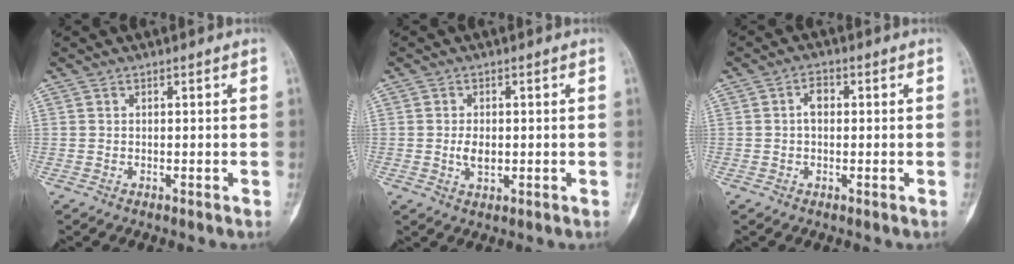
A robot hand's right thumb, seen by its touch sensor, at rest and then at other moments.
{"total": 3.3, "force": [-0.2, 2.0, 2.7], "torque": [-0.045, -0.001, -0.002]}
{"total": 2.8, "force": [0.2, 1.8, 2.1], "torque": [-0.029, 0.010, -0.002]}